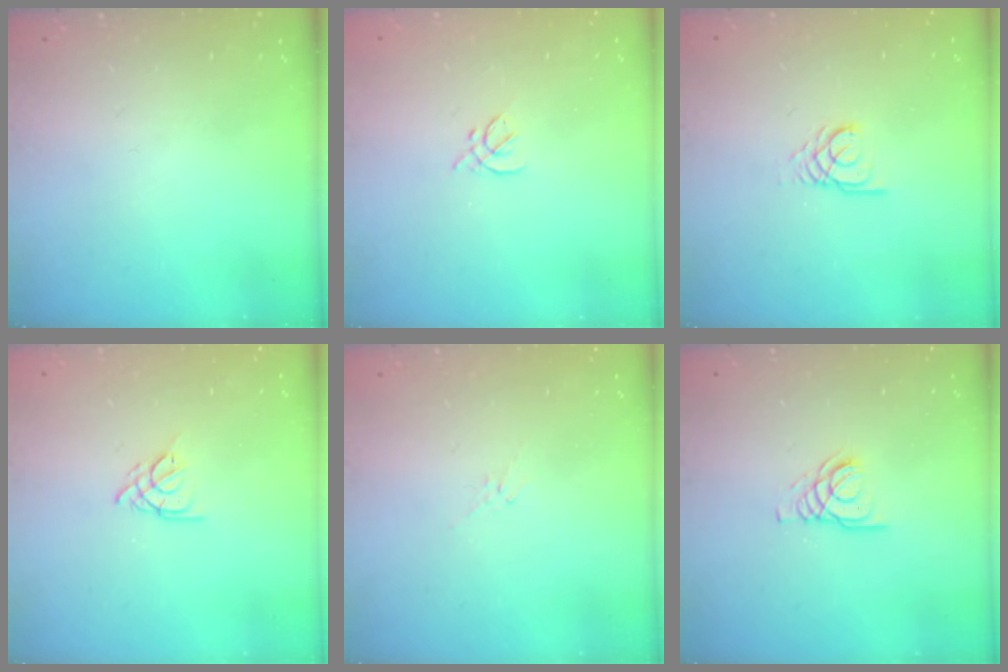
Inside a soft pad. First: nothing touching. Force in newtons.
{"total": 2.0, "press": 1.9, "slide": 0.7}
{"total": 2.7, "press": 2.7, "slide": 0.3}
{"total": 3.7, "press": 3.6, "slide": 0.8}
{"total": 2.1, "press": 2.0, "slide": 0.6}
{"total": 2.8, "press": 2.8, "slide": 0.3}